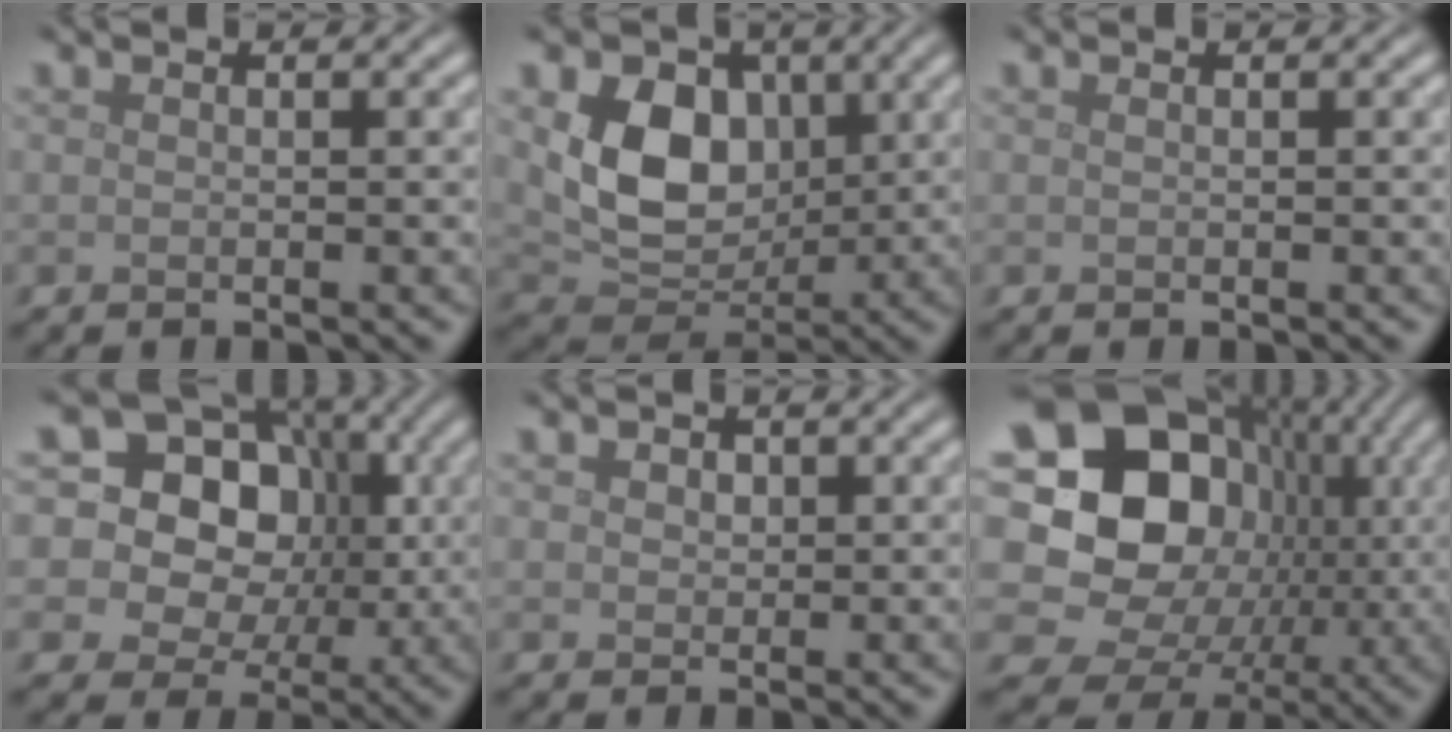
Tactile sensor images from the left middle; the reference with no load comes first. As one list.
[{"total": 8.0, "force": [1.6, 6.0, 5.1], "torque": [-0.095, -0.006, 0.027]}, {"total": 0.0}, {"total": 17.5, "force": [4.3, 14.7, 8.4], "torque": [-0.155, 0.047, 0.048]}, {"total": 2.1, "force": [0.9, 1.6, 1.0], "torque": [-0.013, 0.009, 0.003]}, {"total": 19.2, "force": [1.7, 16.8, 9.0], "torque": [-0.158, 0.011, 0.005]}]